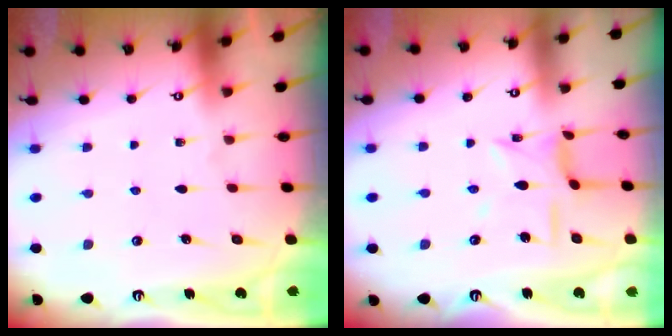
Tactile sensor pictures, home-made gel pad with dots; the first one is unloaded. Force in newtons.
{"total": 6.2, "press": 6.2, "slide": 0.6}